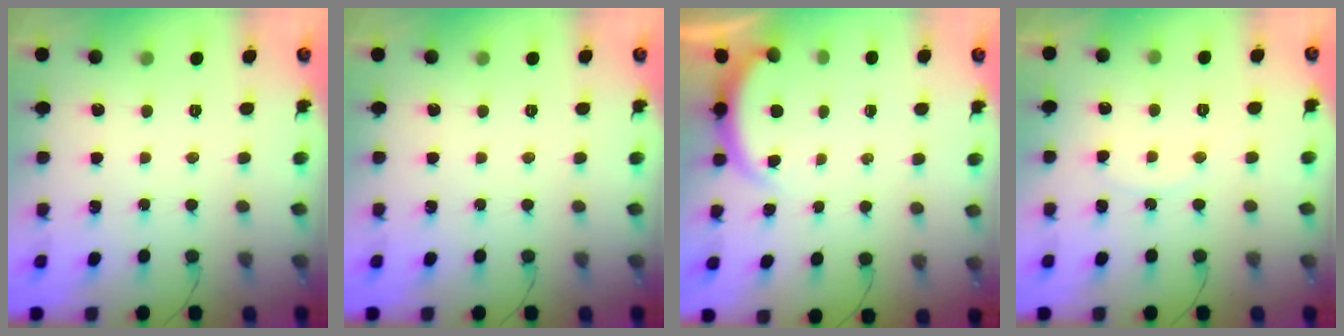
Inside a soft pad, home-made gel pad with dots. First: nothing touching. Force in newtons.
{"total": 0.0}
{"total": 2.5, "press": 2.4, "slide": 0.6}
{"total": 4.0, "press": 3.9, "slide": 0.4}